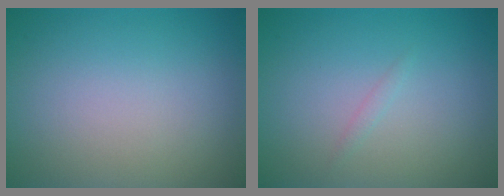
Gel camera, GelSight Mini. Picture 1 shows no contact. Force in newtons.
{"total": 0.5, "press": 0.5, "slide": 0.0}